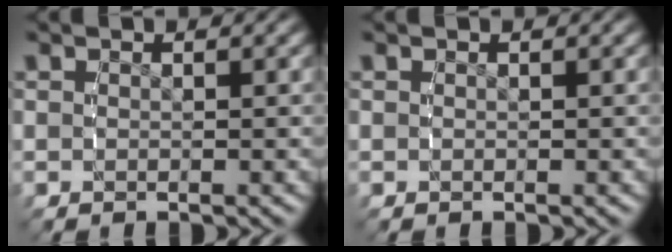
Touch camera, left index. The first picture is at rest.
{"total": 0.0}